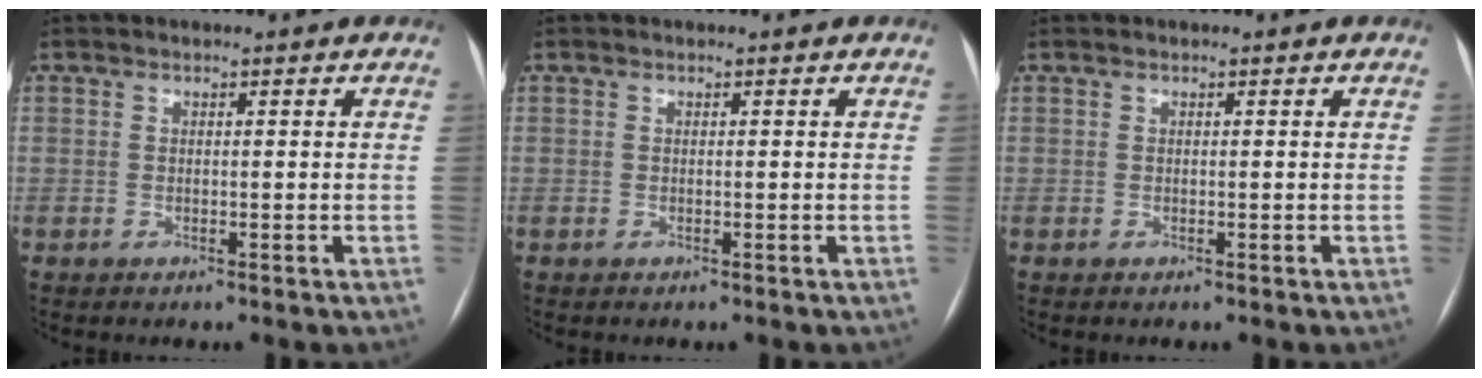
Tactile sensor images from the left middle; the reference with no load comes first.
{"total": 0.0}
{"total": 0.0}